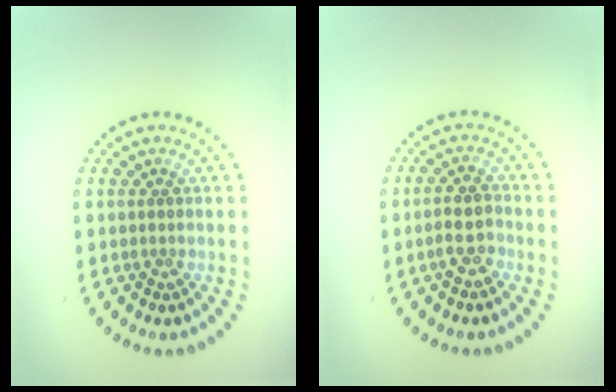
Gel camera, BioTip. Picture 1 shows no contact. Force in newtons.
{"total": 2.4, "press": 2.3, "slide": 0.8}